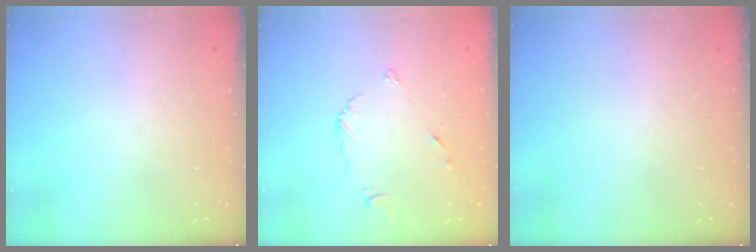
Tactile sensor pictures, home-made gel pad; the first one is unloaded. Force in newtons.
{"total": 3.8, "press": 3.8, "slide": 0.5}
{"total": 0.0}